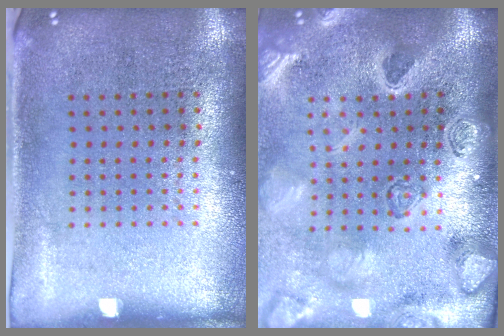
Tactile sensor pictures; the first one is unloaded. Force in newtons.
{"total": 3.9, "press": 3.2, "slide": 2.3}